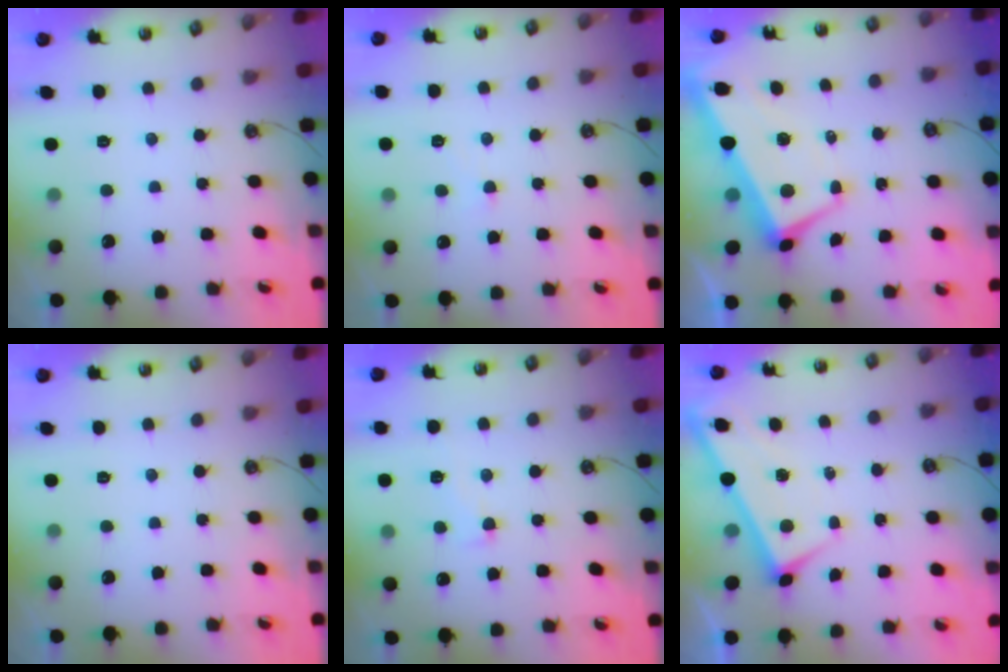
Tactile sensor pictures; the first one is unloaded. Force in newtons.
{"total": 0.9, "press": 0.9, "slide": 0.1}
{"total": 1.7, "press": 1.1, "slide": 1.3}
{"total": 0.0}
{"total": 1.8, "press": 1.8, "slide": 0.5}
{"total": 1.4, "press": 1.3, "slide": 0.3}